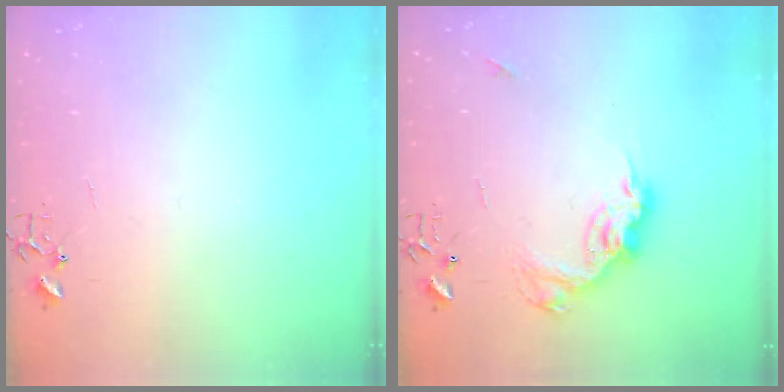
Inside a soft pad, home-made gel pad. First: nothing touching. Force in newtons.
{"total": 14.4, "press": 14.3, "slide": 1.1}